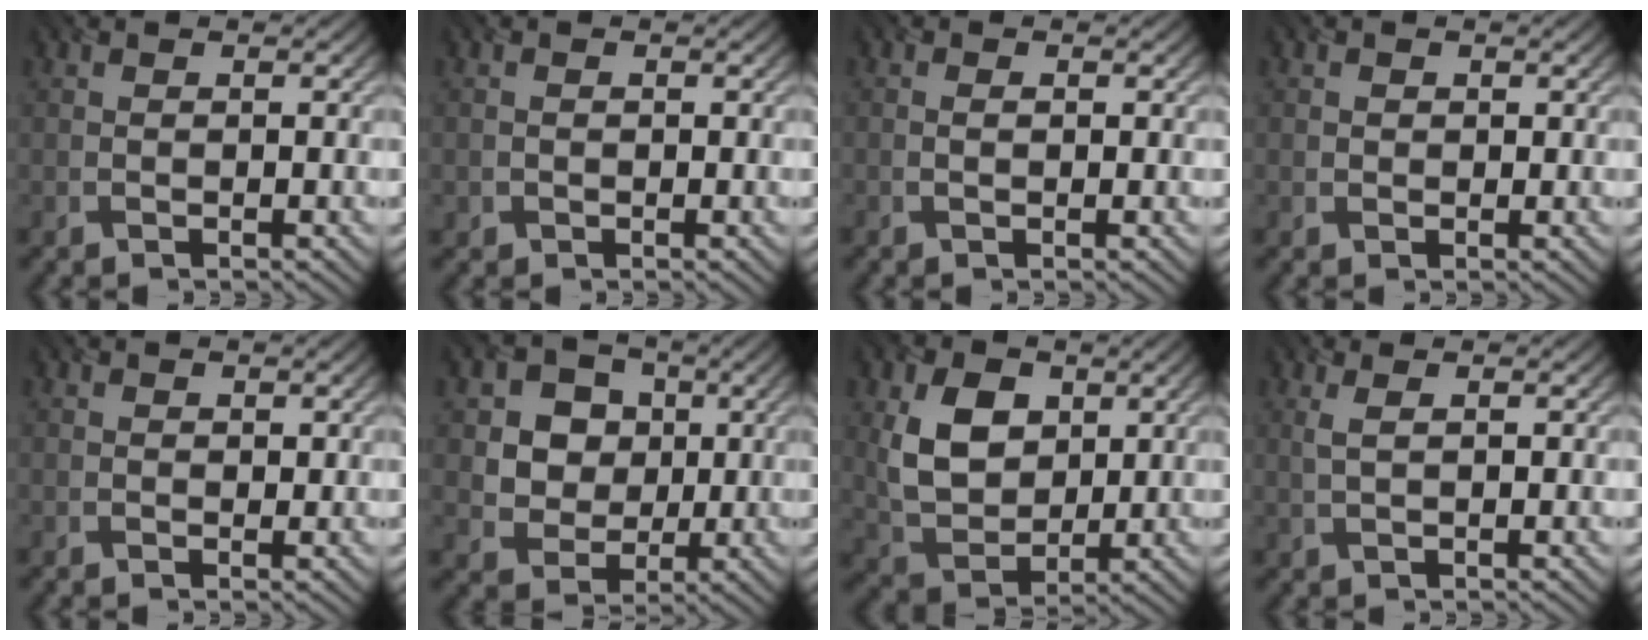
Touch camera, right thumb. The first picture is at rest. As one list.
[{"total": 0.7, "force": [-0.2, 0.7, 0.1], "torque": [0.001, -0.005, -0.006]}, {"total": 0.9, "force": [0.0, 0.4, 0.8], "torque": [-0.017, -0.001, 0.001]}, {"total": 0.8, "force": [0.2, 0.8, 0.2], "torque": [-0.003, -0.005, 0.002]}, {"total": 0.6, "force": [0.4, 0.5, 0.2], "torque": [-0.001, -0.005, 0.006]}, {"total": 7.9, "force": [1.9, 7.0, 3.3], "torque": [-0.091, 0.000, 0.036]}, {"total": 9.0, "force": [2.5, 6.3, 5.8], "torque": [-0.134, -0.004, 0.048]}, {"total": 1.8, "force": [0.9, 0.4, 1.5], "torque": [-0.039, 0.002, 0.020]}]